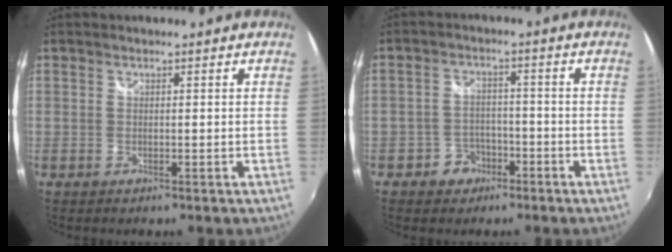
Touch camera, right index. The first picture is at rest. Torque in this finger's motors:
{"motor_torque": [0.02, 0.06, -0.04, -0.01]}